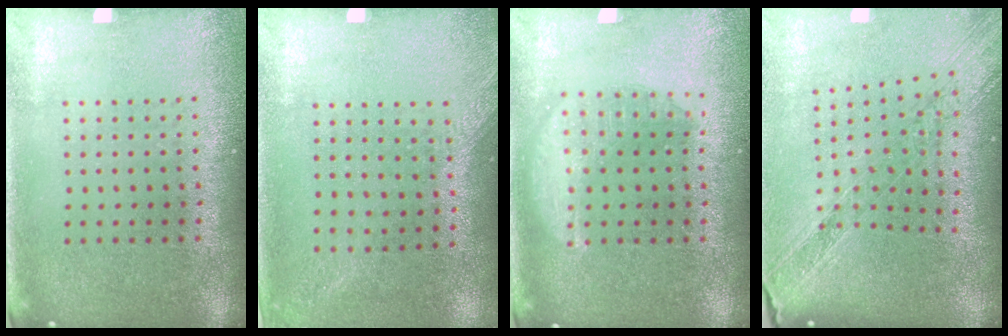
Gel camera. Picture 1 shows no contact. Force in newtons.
{"total": 1.3, "press": 1.0, "slide": 0.8}
{"total": 1.6, "press": 1.6, "slide": 0.2}
{"total": 1.6, "press": 1.5, "slide": 0.6}